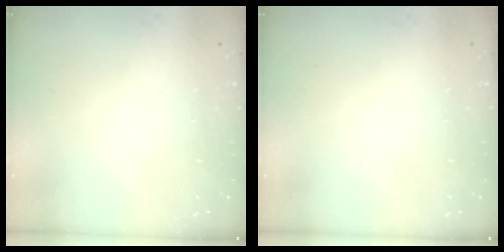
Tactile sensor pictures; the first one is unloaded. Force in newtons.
{"total": 0.0}